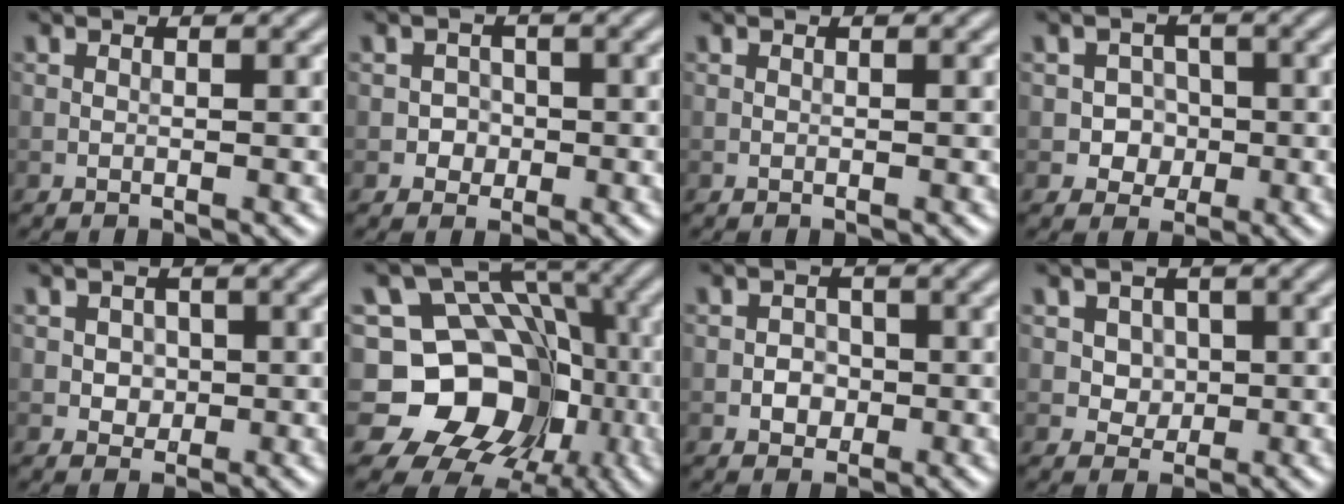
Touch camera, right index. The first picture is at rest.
{"total": 1.5, "force": [-0.3, 1.5, 0.3], "torque": [0.014, 0.000, -0.010]}
{"total": 0.0}
{"total": 2.6, "force": [-0.5, 2.4, 0.9], "torque": [0.005, 0.000, -0.020]}
{"total": 1.7, "force": [0.0, 1.5, 0.7], "torque": [-0.007, -0.003, -0.001]}
{"total": 13.6, "force": [-3.2, 11.4, 6.5], "torque": [-0.104, 0.014, -0.084]}
{"total": 1.9, "force": [-0.5, 1.7, 0.7], "torque": [-0.004, 0.001, -0.012]}
{"total": 2.7, "force": [0.7, 2.3, 1.3], "torque": [-0.022, -0.001, 0.020]}